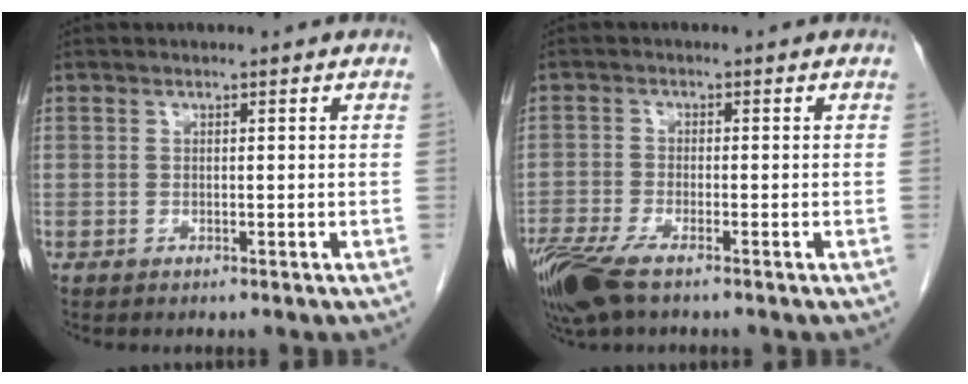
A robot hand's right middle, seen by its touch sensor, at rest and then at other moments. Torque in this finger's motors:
{"motor_torque": [0.89, -0.65, 0.22, 0.12]}